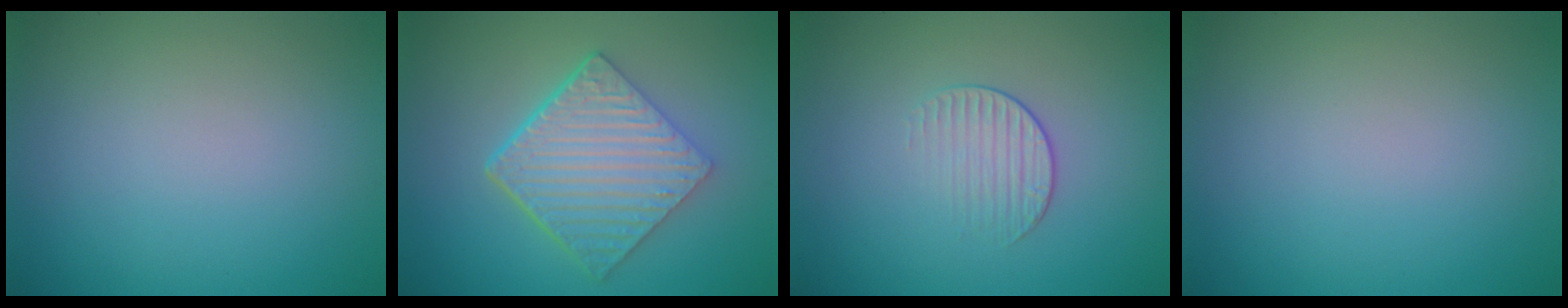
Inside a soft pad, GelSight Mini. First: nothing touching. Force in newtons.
{"total": 6.6, "press": 4.6, "slide": 4.7}
{"total": 1.7, "press": 1.0, "slide": 1.4}
{"total": 0.0}